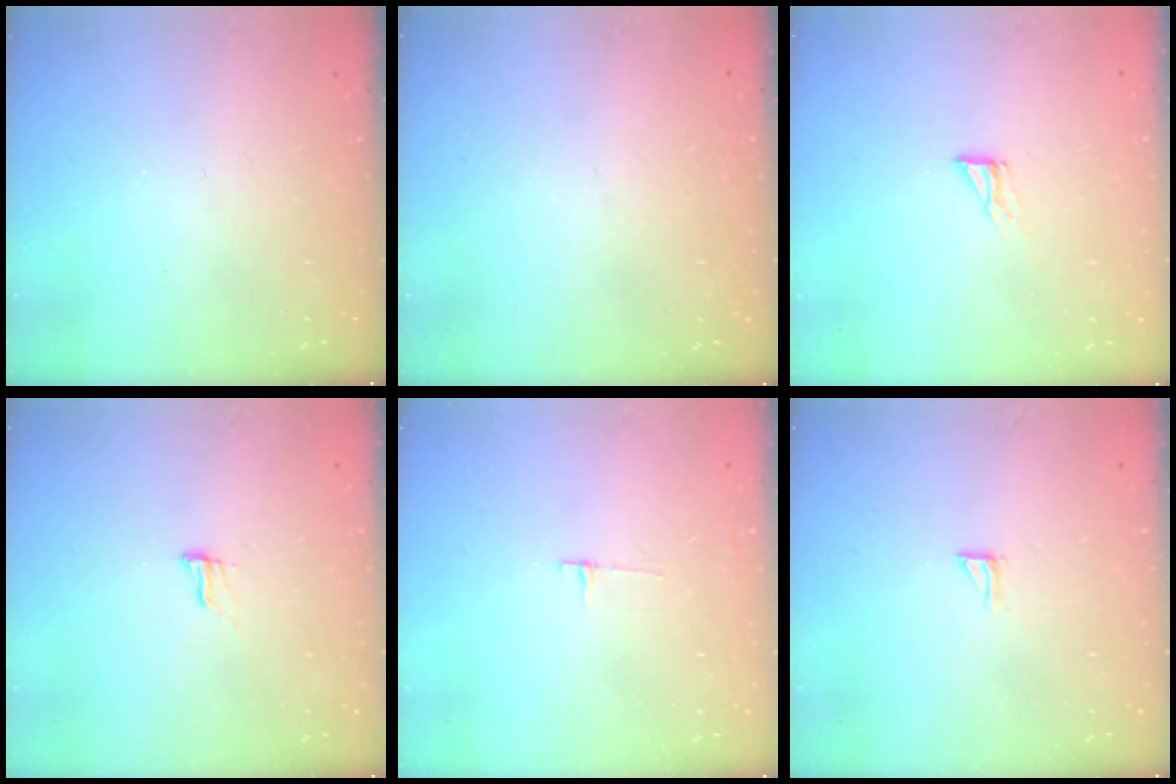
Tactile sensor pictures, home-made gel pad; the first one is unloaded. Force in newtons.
{"total": 1.4, "press": 1.3, "slide": 0.2}
{"total": 3.6, "press": 3.6, "slide": 0.3}
{"total": 6.3, "press": 6.0, "slide": 1.8}
{"total": 3.5, "press": 3.5, "slide": 0.4}
{"total": 3.3, "press": 3.3, "slide": 0.3}